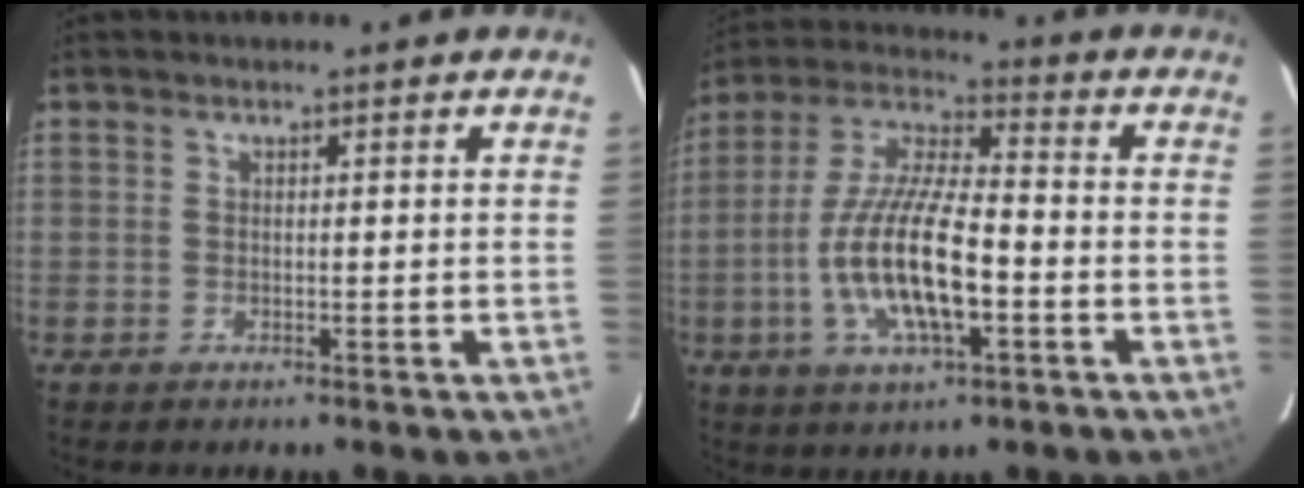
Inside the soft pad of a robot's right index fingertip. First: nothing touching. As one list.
[{"total": 15.7, "force": [-4.3, 4.8, 14.3], "torque": [-0.291, -0.007, -0.080]}]